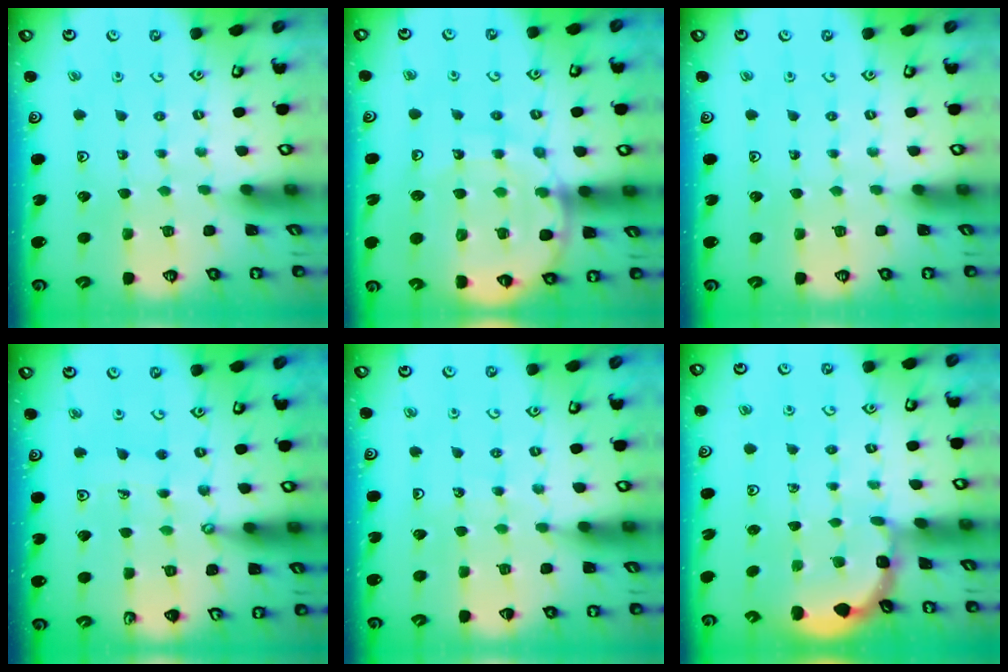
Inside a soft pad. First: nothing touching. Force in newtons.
{"total": 14.4, "press": 14.1, "slide": 3.2}
{"total": 0.0}
{"total": 6.7, "press": 6.7, "slide": 0.4}
{"total": 5.0, "press": 4.9, "slide": 0.7}
{"total": 1.5, "press": 1.5, "slide": 0.2}